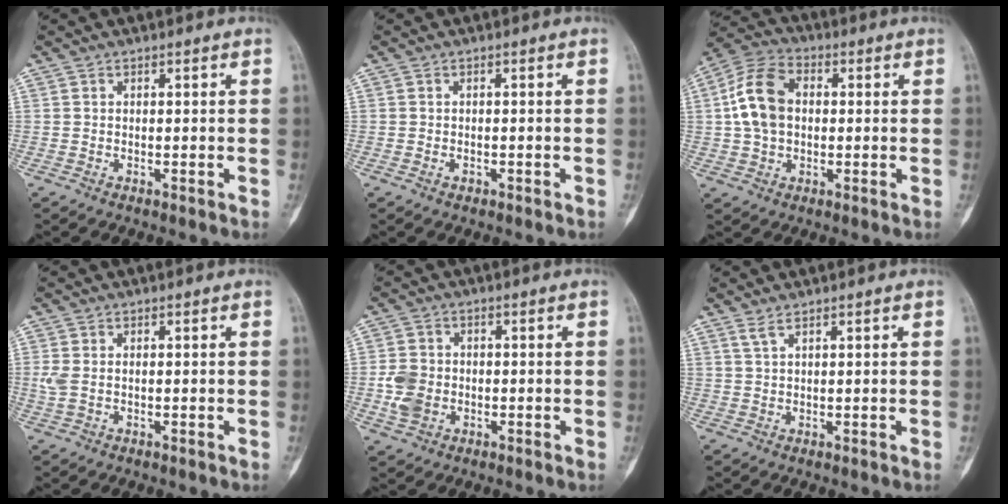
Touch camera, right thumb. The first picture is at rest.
{"total": 0.7, "force": [-0.5, 0.5, 0.2], "torque": [-0.004, 0.007, -0.006]}
{"total": 11.0, "force": [0.9, 7.7, 7.8], "torque": [-0.146, 0.024, 0.011]}
{"total": 2.6, "force": [0.1, 1.6, 2.0], "torque": [-0.066, 0.005, 0.005]}
{"total": 5.9, "force": [-1.0, 4.7, 3.4], "torque": [-0.059, 0.006, -0.018]}
{"total": 1.5, "force": [1.2, 0.1, 0.9], "torque": [-0.021, 0.001, 0.030]}